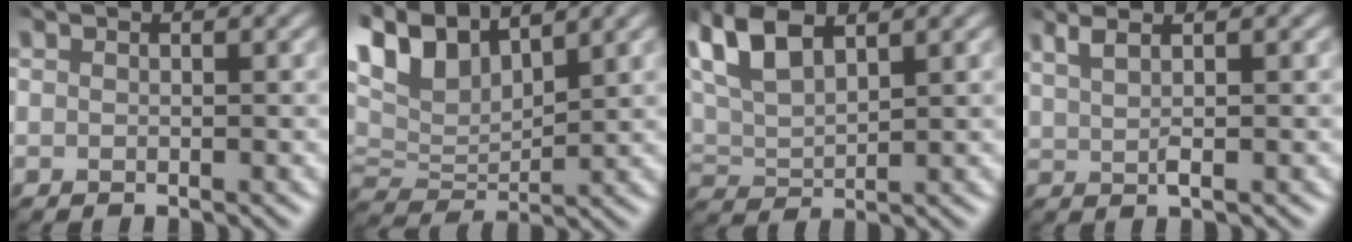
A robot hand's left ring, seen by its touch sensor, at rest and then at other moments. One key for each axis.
{"total": 7.3, "fx": 4.5, "fy": 3.1, "fz": 4.8, "tx": -0.119, "ty": 0.014, "tz": 0.085}
{"total": 7.4, "fx": 4.5, "fy": 2.9, "fz": 5.0, "tx": -0.125, "ty": 0.026, "tz": 0.086}
{"total": 2.1, "fx": 1.3, "fy": 0.0, "fz": 1.7, "tx": -0.032, "ty": 0.001, "tz": 0.035}